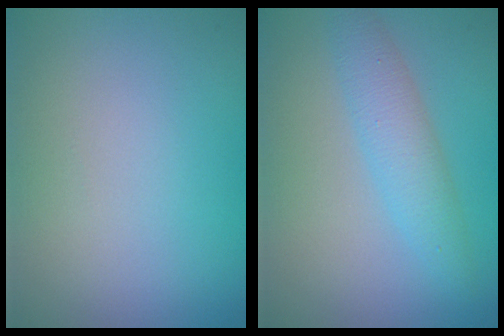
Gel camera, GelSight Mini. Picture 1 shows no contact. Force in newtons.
{"total": 2.9, "press": 2.9, "slide": 0.1}